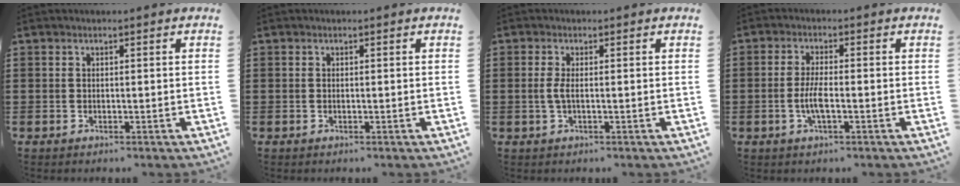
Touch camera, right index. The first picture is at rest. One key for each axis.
{"total": 0.0}
{"total": 2.2, "fx": -0.2, "fy": 0.4, "fz": 2.1, "tx": -0.055, "ty": -0.008, "tz": -0.009}
{"total": 4.0, "fx": -1.0, "fy": 0.8, "fz": 3.8, "tx": -0.088, "ty": -0.007, "tz": -0.026}